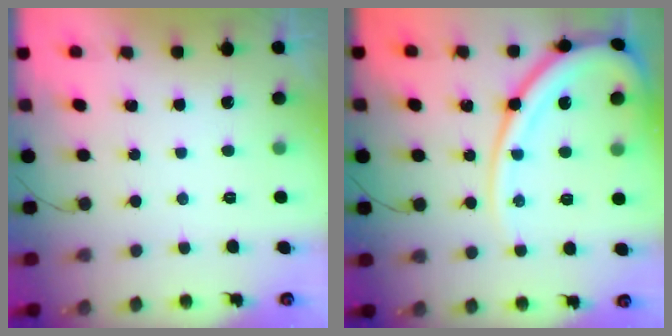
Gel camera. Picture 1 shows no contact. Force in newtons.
{"total": 16.4, "press": 16.3, "slide": 1.6}